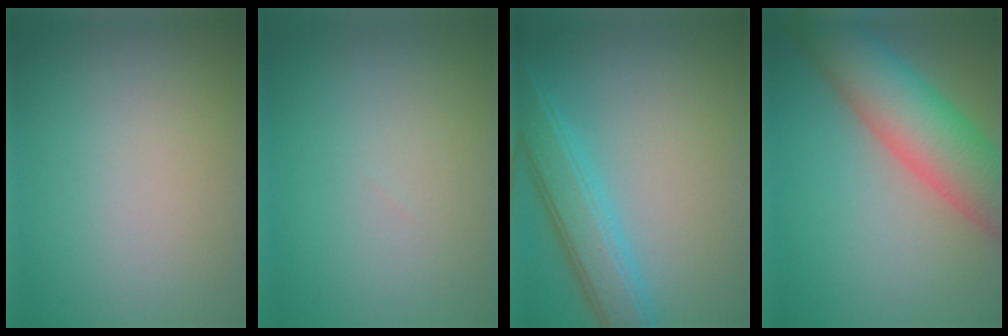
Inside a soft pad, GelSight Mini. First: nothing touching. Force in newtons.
{"total": 0.0}
{"total": 4.9, "press": 4.8, "slide": 0.3}
{"total": 9.9, "press": 9.9, "slide": 0.5}